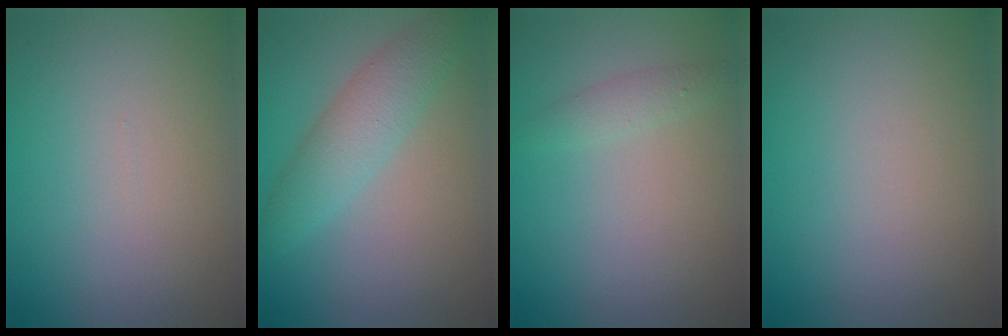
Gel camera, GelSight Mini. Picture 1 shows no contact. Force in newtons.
{"total": 3.9, "press": 3.9, "slide": 0.1}
{"total": 1.3, "press": 1.3, "slide": 0.0}
{"total": 0.0}